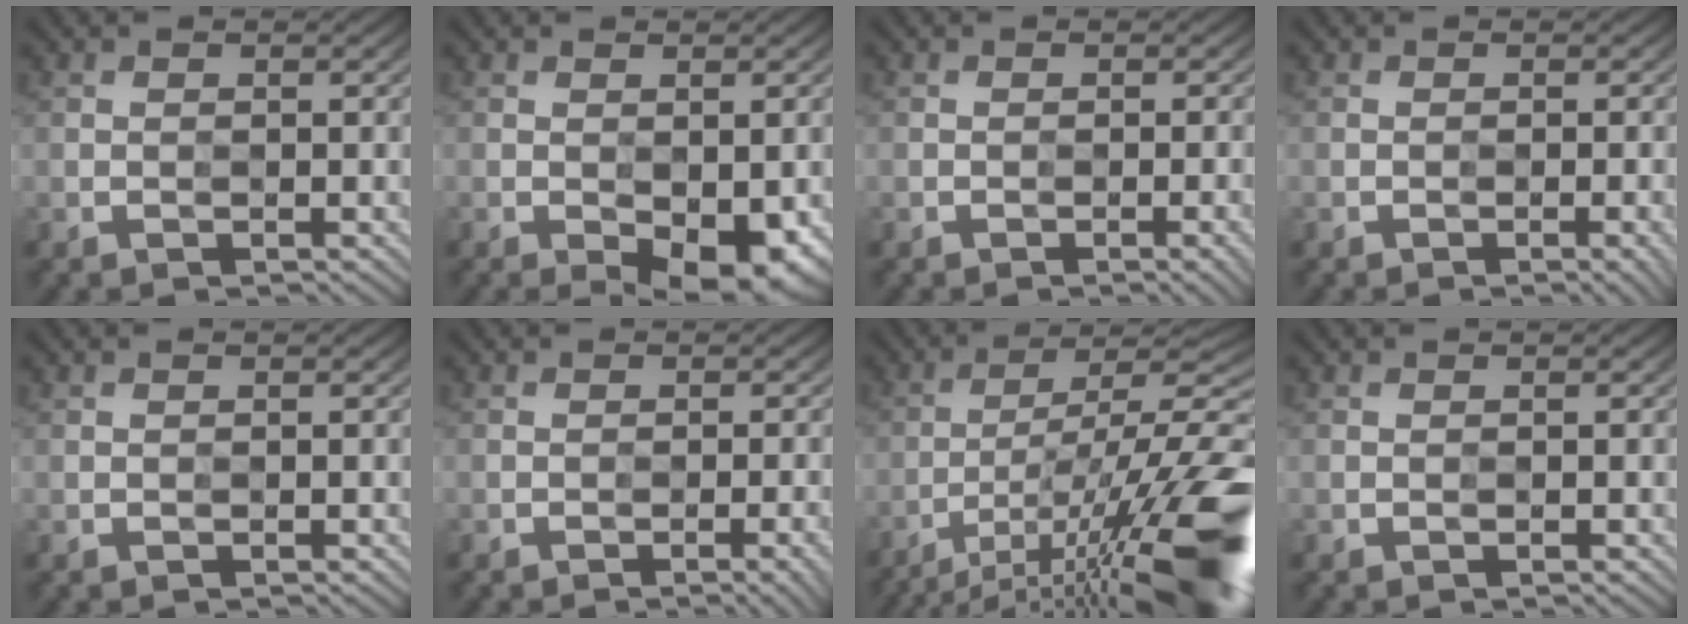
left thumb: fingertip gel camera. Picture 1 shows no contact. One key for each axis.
{"total": 5.6, "fx": -2.9, "fy": 2.5, "fz": 4.0, "tx": -0.066, "ty": -0.019, "tz": -0.032}
{"total": 2.7, "fx": -1.8, "fy": 0.4, "fz": 1.9, "tx": -0.018, "ty": -0.004, "tz": -0.020}
{"total": 2.3, "fx": -1.6, "fy": 0.2, "fz": 1.7, "tx": -0.015, "ty": -0.003, "tz": -0.018}
{"total": 0.0}
{"total": 3.3, "fx": -2.2, "fy": 0.5, "fz": 2.4, "tx": -0.019, "ty": -0.005, "tz": -0.021}
{"total": 16.9, "fx": -9.8, "fy": 3.9, "fz": 13.1, "tx": -0.203, "ty": -0.004, "tz": -0.165}
{"total": 0.0}